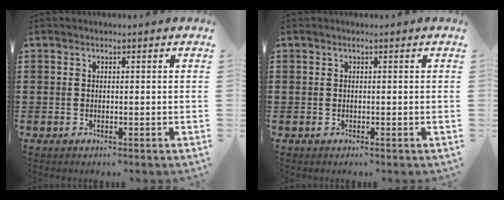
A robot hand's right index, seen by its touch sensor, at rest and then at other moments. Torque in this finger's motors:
{"motor_torque": [0.26, -0.06, -0.01, 0.01]}